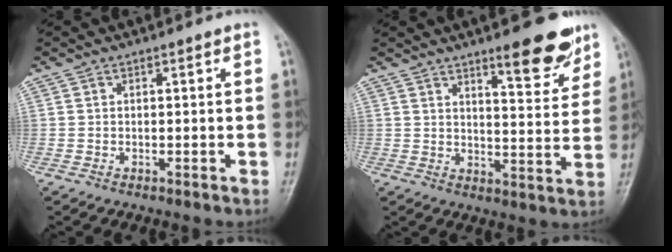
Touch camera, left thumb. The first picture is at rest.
{"total": 10.5, "force": [7.3, 2.7, 7.2], "torque": [-0.072, -0.049, 0.103]}